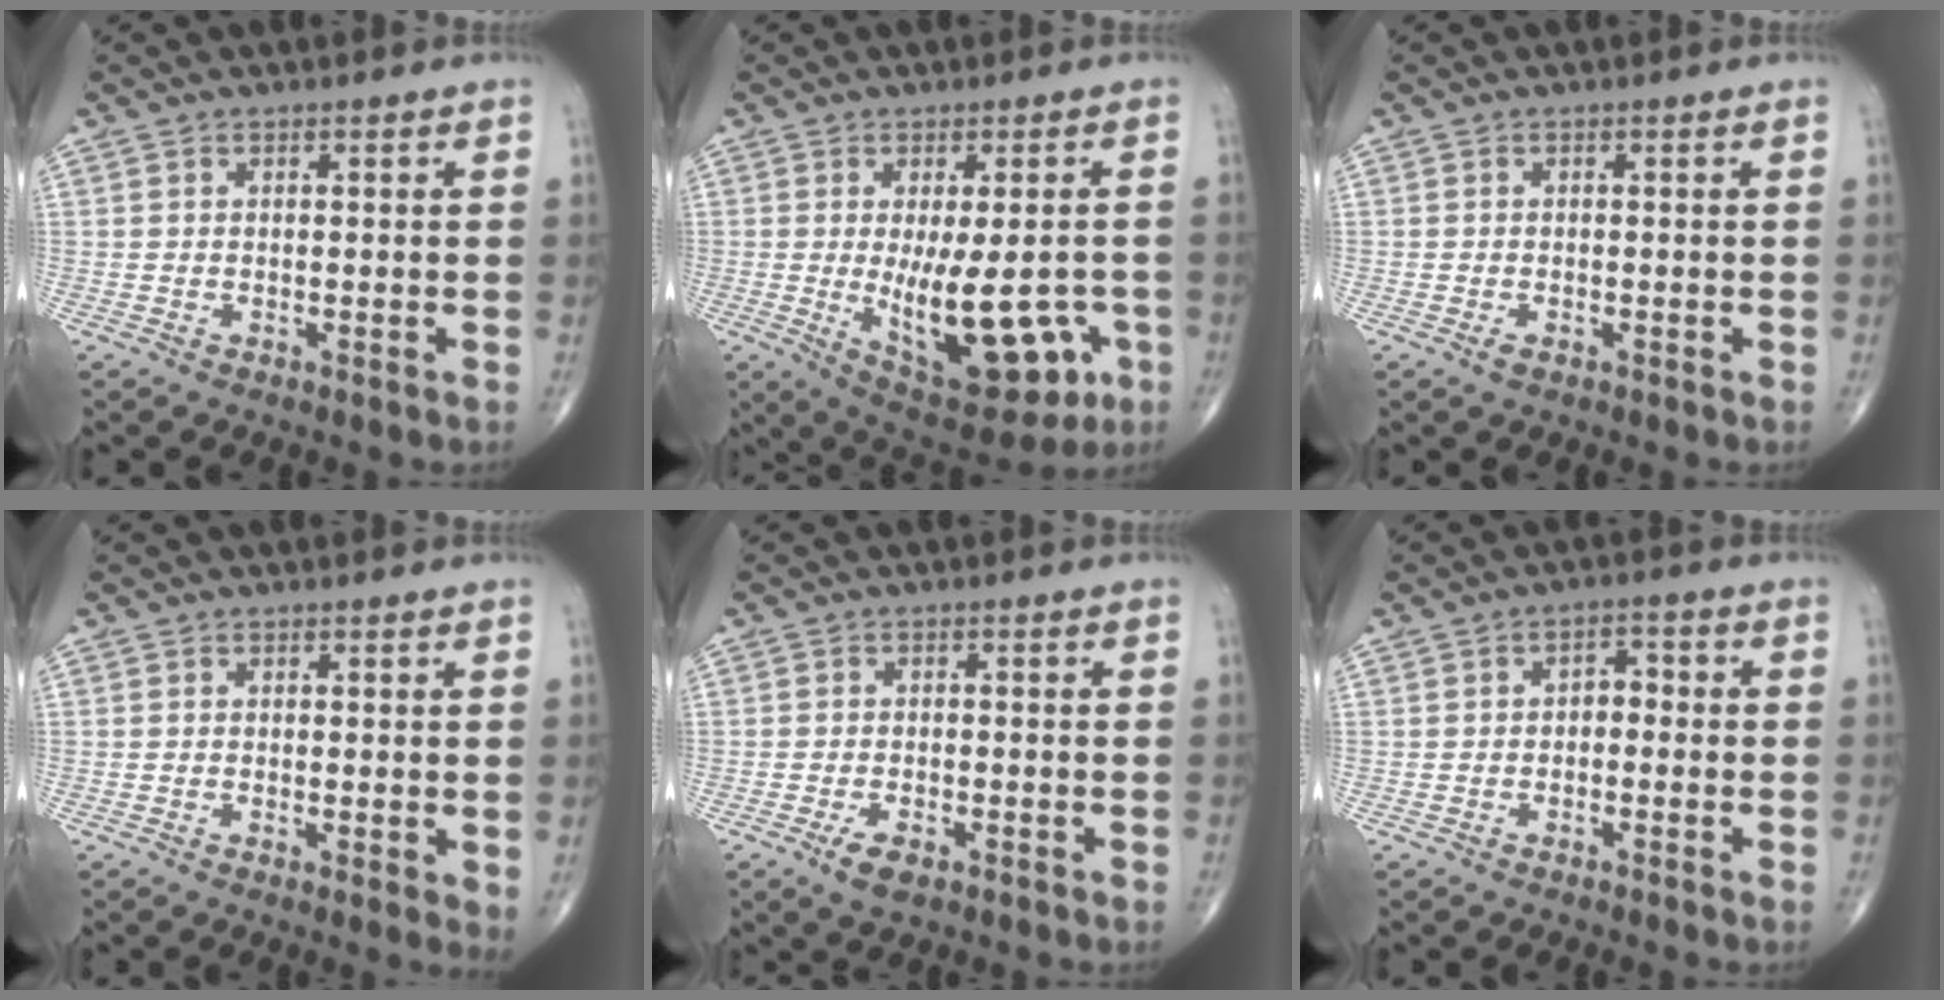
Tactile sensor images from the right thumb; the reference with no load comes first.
{"total": 16.7, "force": [-3.7, 7.3, 14.5], "torque": [-0.189, -0.017, -0.029]}
{"total": 1.0, "force": [-0.5, 0.5, 0.7], "torque": [-0.016, -0.002, -0.010]}
{"total": 2.4, "force": [0.2, 0.8, 2.2], "torque": [-0.033, -0.009, -0.002]}
{"total": 3.4, "force": [-1.8, 1.5, 2.4], "torque": [-0.046, 0.001, -0.031]}
{"total": 2.9, "force": [-0.5, 2.0, 2.1], "torque": [-0.015, 0.017, -0.017]}